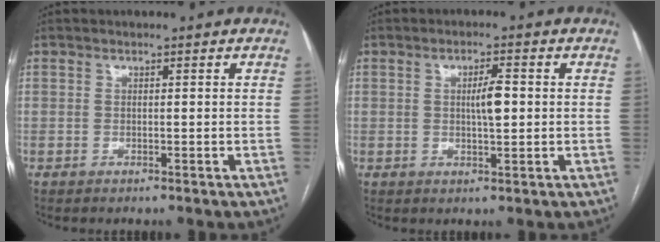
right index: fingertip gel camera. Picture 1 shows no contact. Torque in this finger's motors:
{"motor_torque": [0.01, -0.01, 0.09, 0.03]}